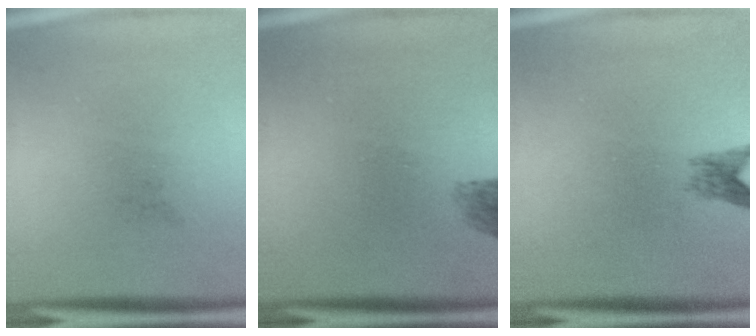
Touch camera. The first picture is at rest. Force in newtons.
{"total": 1.7}
{"total": 1.9}